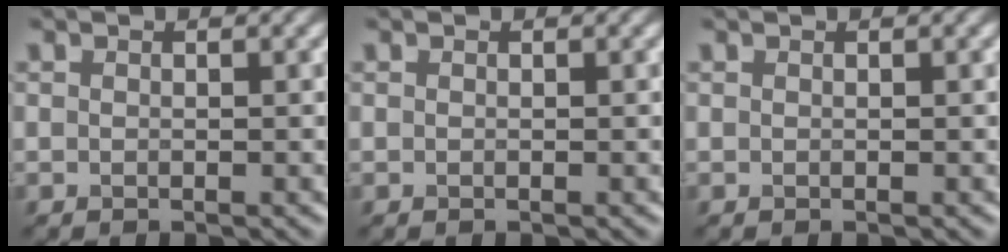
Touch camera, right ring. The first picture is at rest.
{"total": 0.0}
{"total": 0.0}